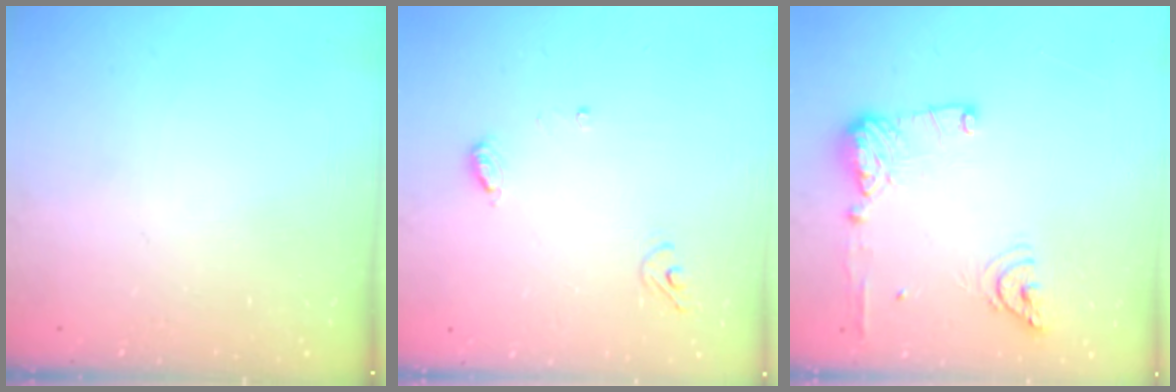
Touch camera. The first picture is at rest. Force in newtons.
{"total": 5.0, "press": 5.0, "slide": 0.4}
{"total": 12.7, "press": 12.4, "slide": 2.7}